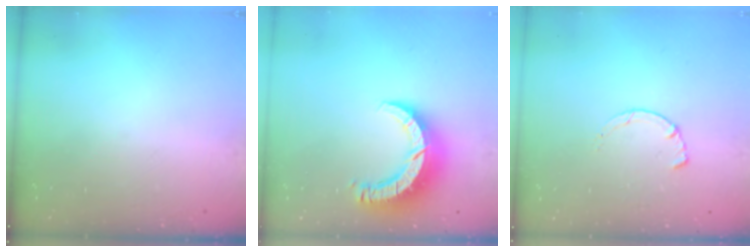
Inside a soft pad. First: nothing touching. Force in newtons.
{"total": 10.3, "press": 10.2, "slide": 1.0}
{"total": 1.4, "press": 1.4, "slide": 0.3}